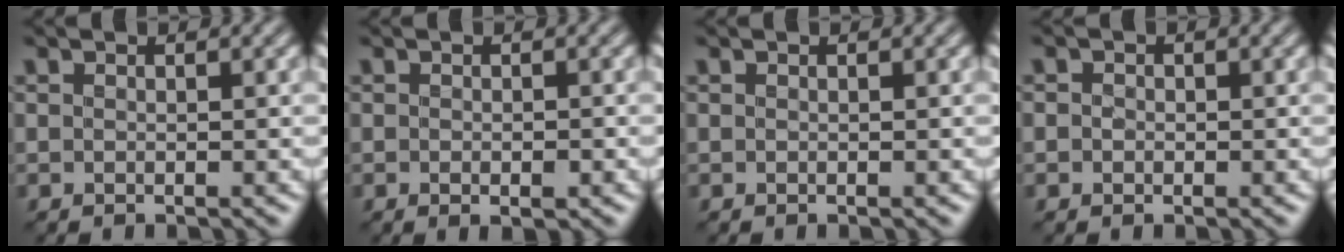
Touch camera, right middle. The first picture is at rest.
{"total": 1.4, "force": [-0.3, 0.5, 1.2], "torque": [-0.020, -0.004, -0.002]}
{"total": 0.0}
{"total": 0.9, "force": [0.1, 0.9, 0.4], "torque": [-0.002, -0.001, -0.006]}